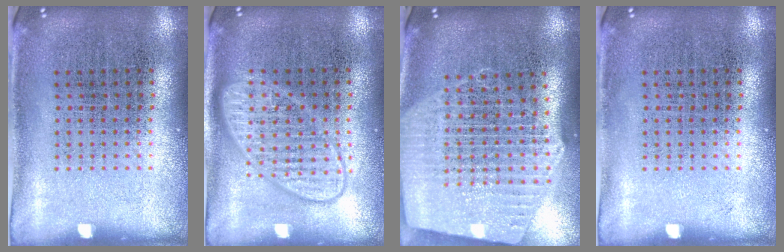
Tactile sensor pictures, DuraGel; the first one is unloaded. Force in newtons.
{"total": 3.0, "press": 2.9, "slide": 0.5}
{"total": 2.7, "press": 2.3, "slide": 1.4}
{"total": 0.0}